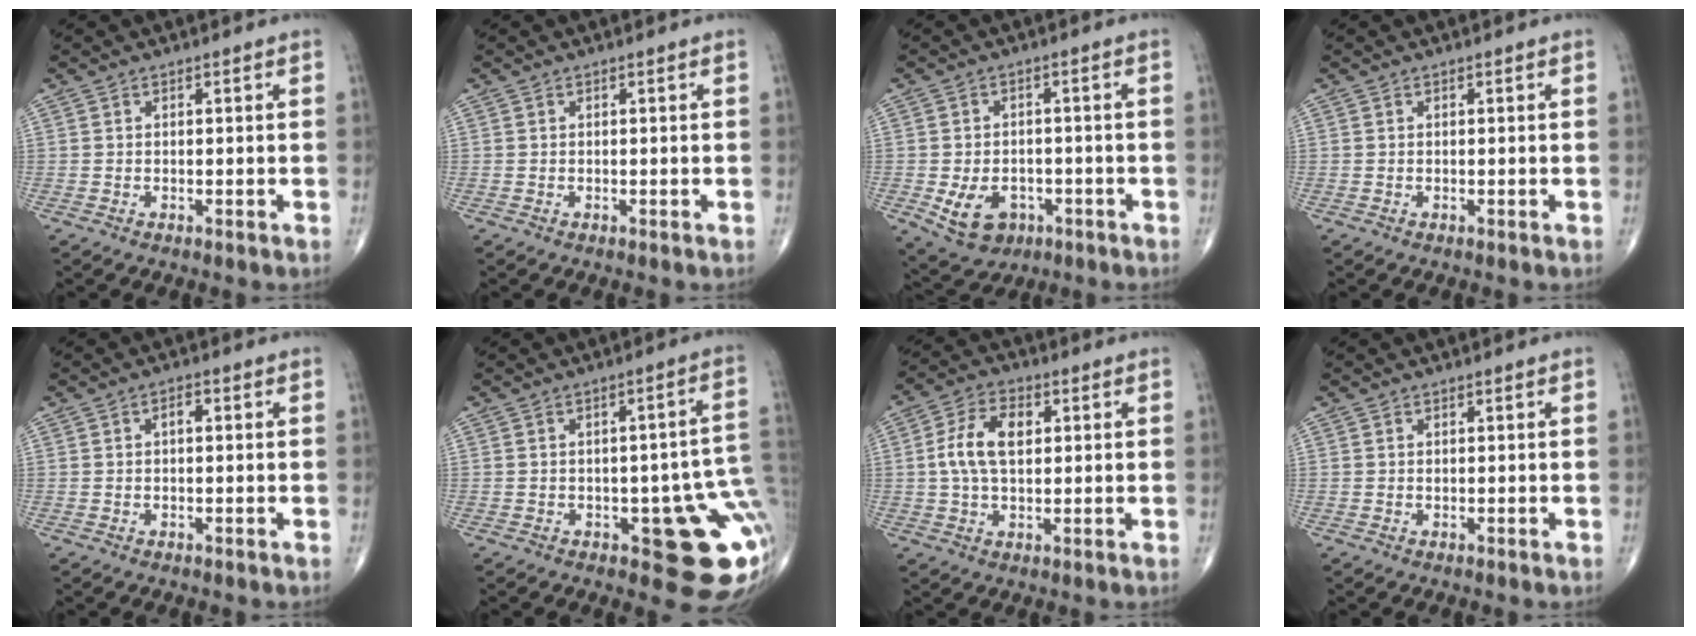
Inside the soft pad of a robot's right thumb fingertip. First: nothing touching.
{"total": 0.0}
{"total": 8.2, "force": [-2.8, 6.0, 4.8], "torque": [-0.068, 0.013, -0.032]}
{"total": 0.0}
{"total": 1.9, "force": [0.3, 1.0, 1.6], "torque": [-0.020, 0.005, 0.001]}
{"total": 14.5, "force": [-3.3, 5.6, 12.9], "torque": [-0.113, 0.017, -0.026]}
{"total": 9.0, "force": [1.3, 5.2, 7.2], "torque": [-0.136, 0.012, 0.023]}
{"total": 0.0}